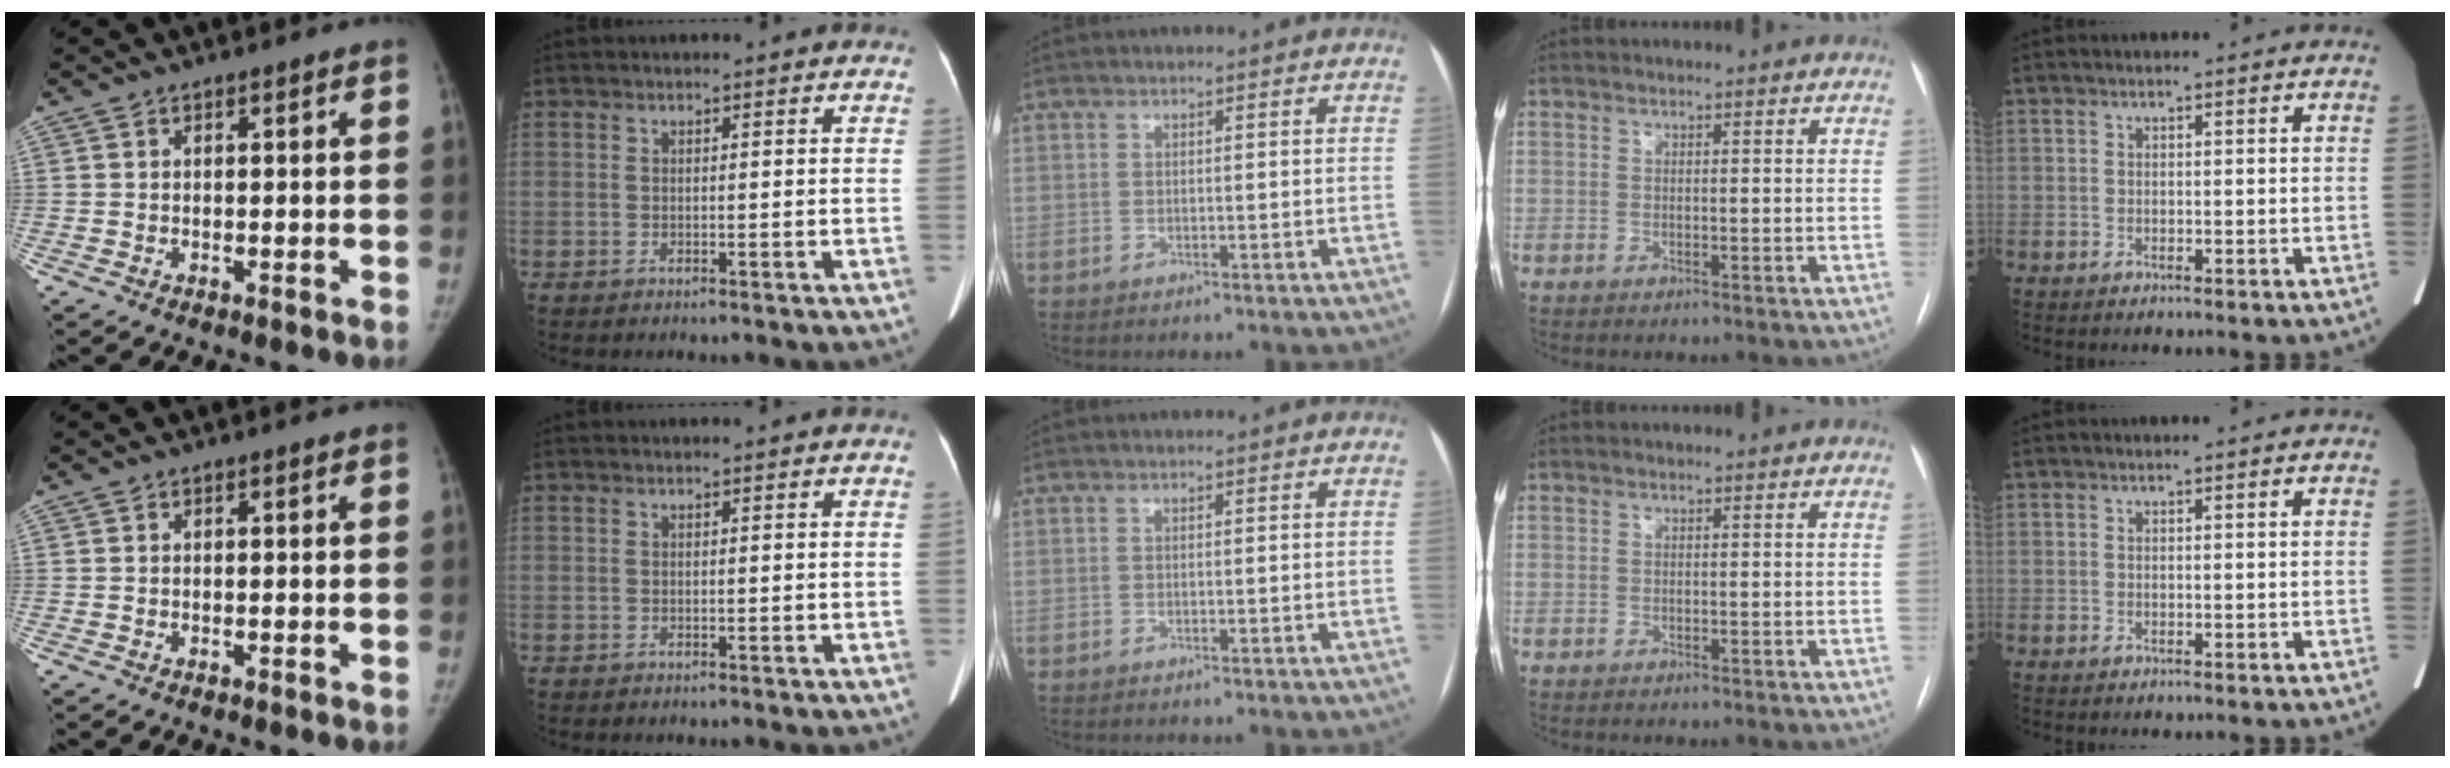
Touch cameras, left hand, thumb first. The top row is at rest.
{}